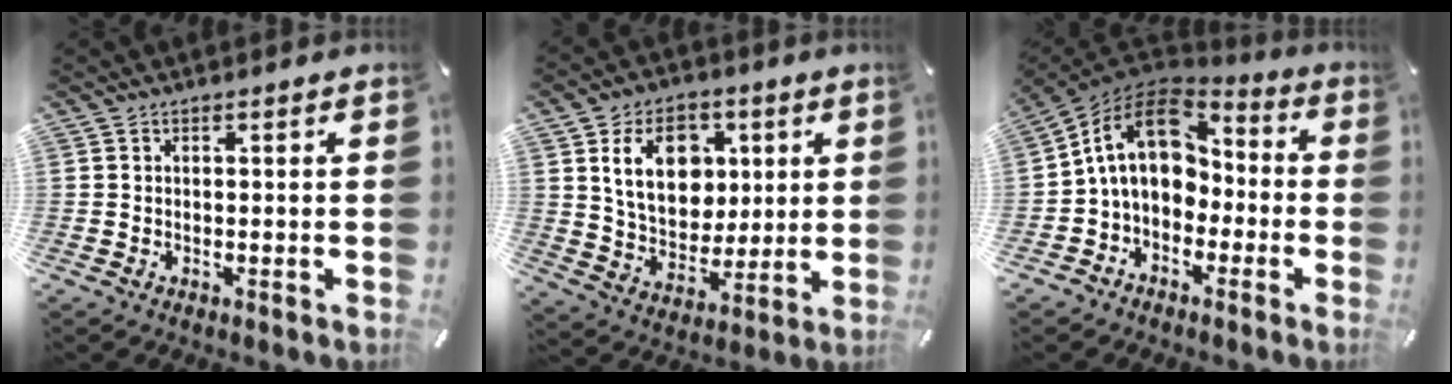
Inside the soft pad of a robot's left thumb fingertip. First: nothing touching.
{"total": 14.9, "force": [4.3, 11.7, 8.2], "torque": [-0.137, 0.005, 0.083]}
{"total": 13.6, "force": [1.3, 10.4, 8.6], "torque": [-0.162, 0.005, 0.023]}